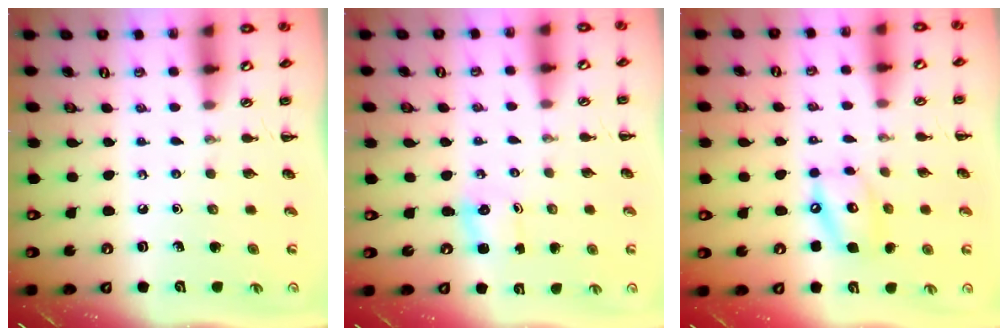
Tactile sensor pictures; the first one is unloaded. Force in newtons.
{"total": 1.1, "press": 1.1, "slide": 0.4}
{"total": 11.0, "press": 10.8, "slide": 2.4}